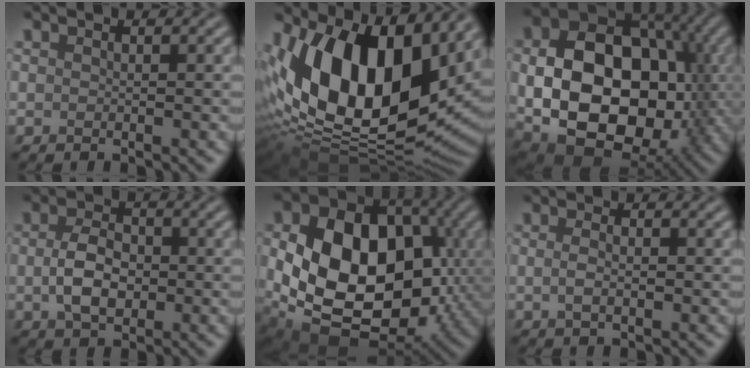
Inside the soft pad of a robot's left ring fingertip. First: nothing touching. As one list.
[{"total": 18.3, "force": [5.3, 10.2, 14.2], "torque": [-0.257, 0.017, 0.078]}, {"total": 16.3, "force": [-1.2, 11.5, 11.5], "torque": [-0.177, -0.018, -0.016]}, {"total": 4.3, "force": [-0.3, 2.8, 3.2], "torque": [-0.065, 0.002, -0.009]}, {"total": 16.4, "force": [-0.6, 11.5, 11.7], "torque": [-0.199, -0.017, -0.012]}, {"total": 1.7, "force": [-0.2, 0.7, 1.5], "torque": [-0.035, -0.002, -0.004]}]